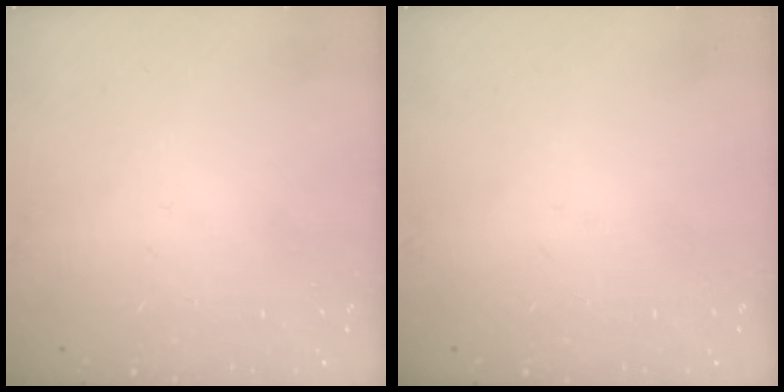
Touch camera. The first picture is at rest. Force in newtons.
{"total": 0.0}